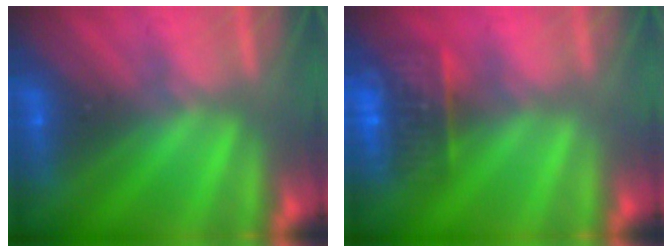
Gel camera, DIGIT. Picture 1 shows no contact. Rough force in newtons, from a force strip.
{"total": 8.5}